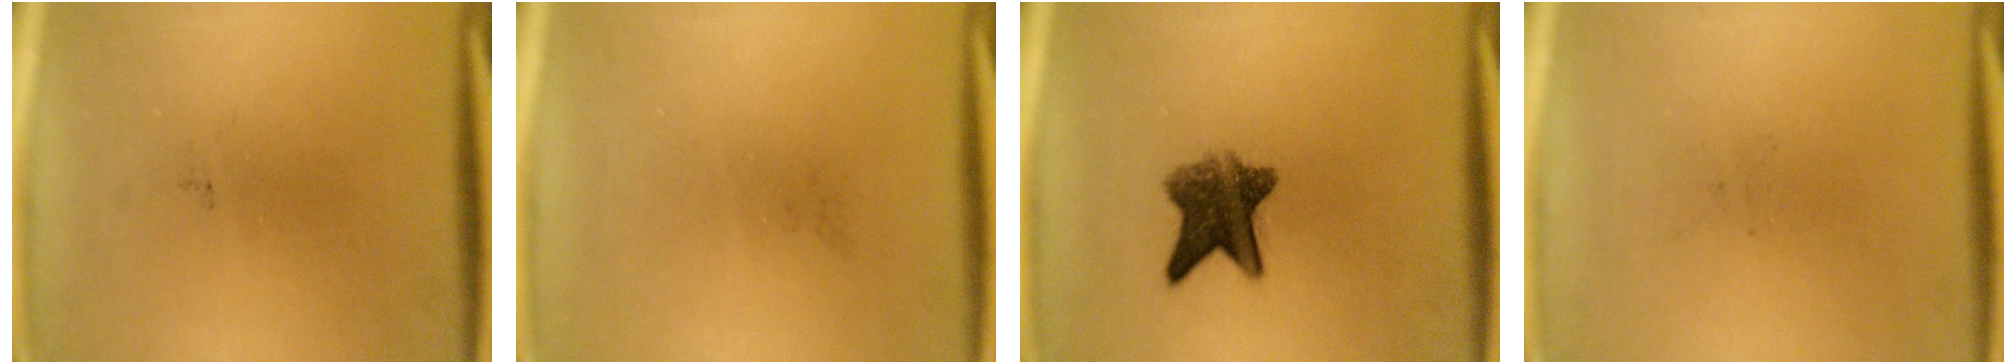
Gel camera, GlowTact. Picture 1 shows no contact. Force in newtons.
{"total": 0.0}
{"total": 7.3}
{"total": 0.0}